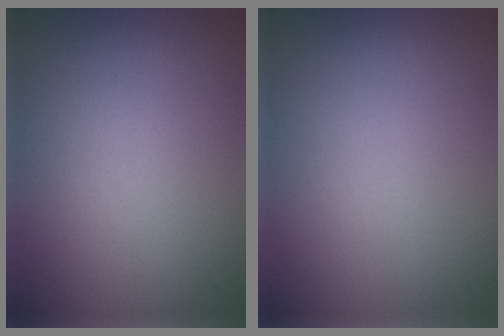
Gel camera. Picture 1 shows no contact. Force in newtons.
{"total": 0.0}